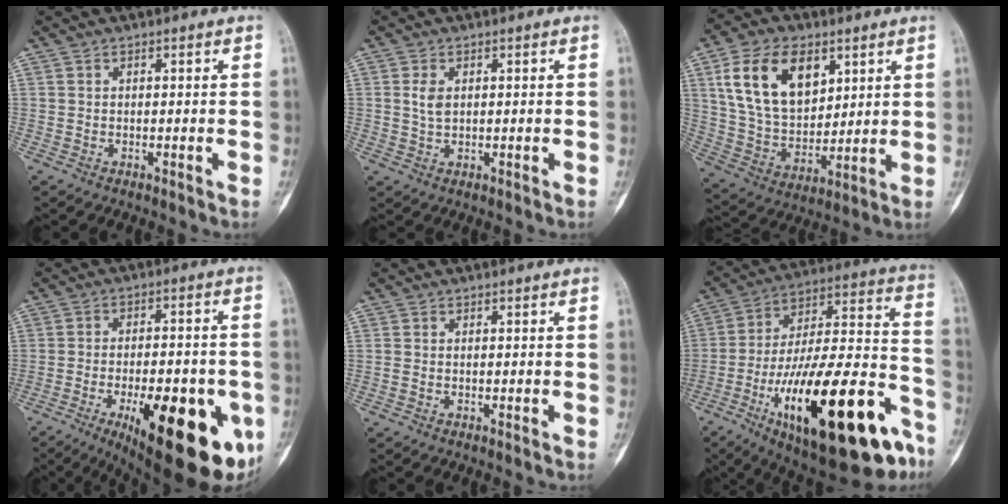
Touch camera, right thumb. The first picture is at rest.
{"total": 2.8, "force": [0.7, 1.8, 2.1], "torque": [-0.034, 0.000, 0.015]}
{"total": 17.8, "force": [7.2, 11.1, 11.9], "torque": [-0.189, -0.024, 0.146]}
{"total": 25.8, "force": [-10.1, 9.8, 21.6], "torque": [-0.249, 0.009, -0.130]}
{"total": 0.6, "force": [-0.2, 0.4, 0.4], "torque": [-0.009, -0.001, -0.005]}
{"total": 34.4, "force": [-16.0, 11.4, 28.3], "torque": [-0.404, 0.070, -0.245]}